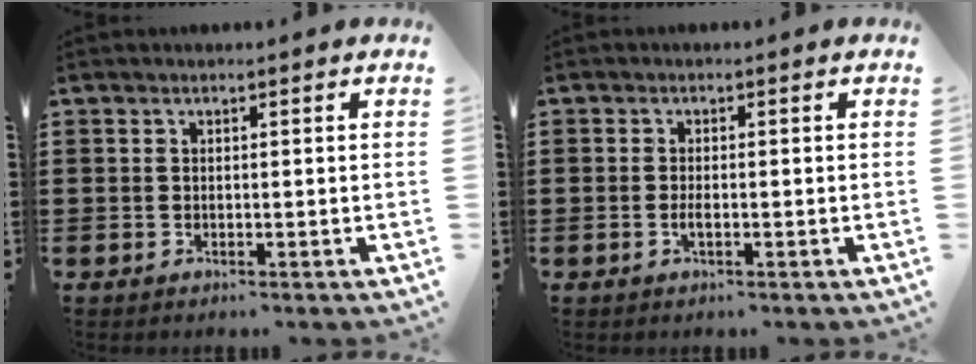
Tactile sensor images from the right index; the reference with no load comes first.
{"total": 1.4, "force": [-0.4, 0.4, 1.2], "torque": [-0.024, -0.002, -0.007]}